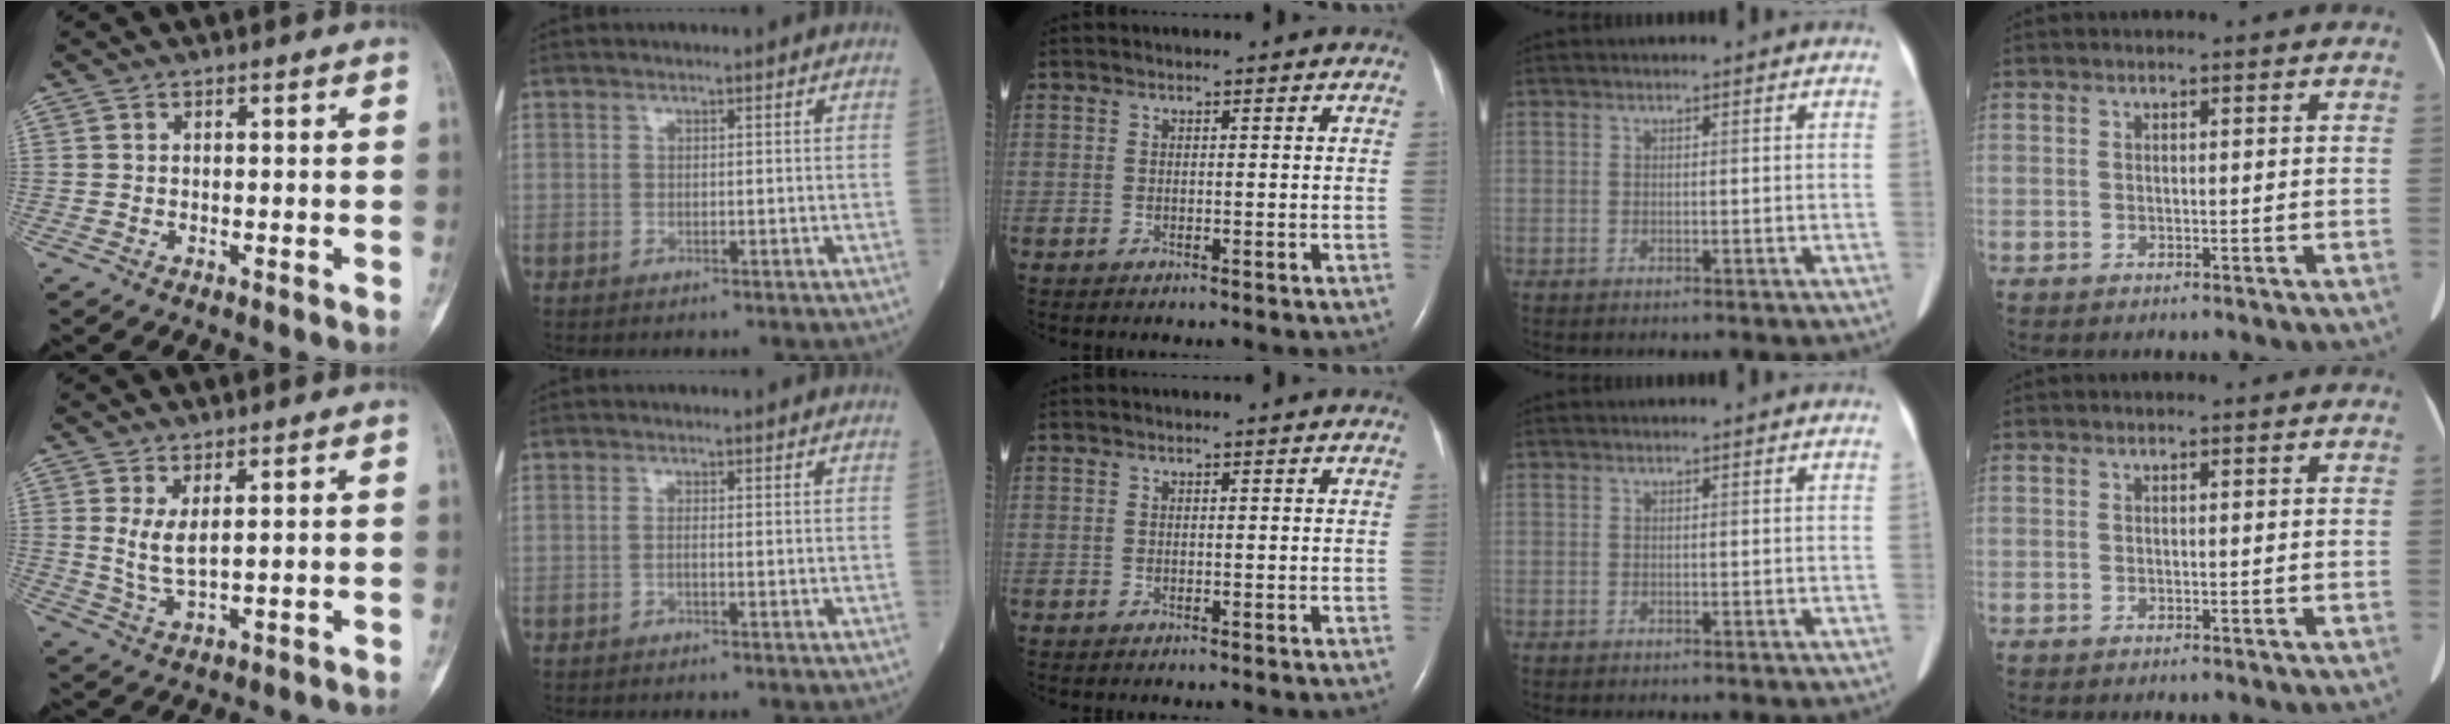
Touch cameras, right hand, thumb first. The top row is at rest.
{"thumb": {"total": 4.6, "force": [1.5, 1.5, 4.1], "torque": [-0.081, -0.019, 0.040]}, "index": {"total": 0.5, "force": [-0.2, 0.0, 0.5], "torque": [-0.009, 0.001, -0.006]}}